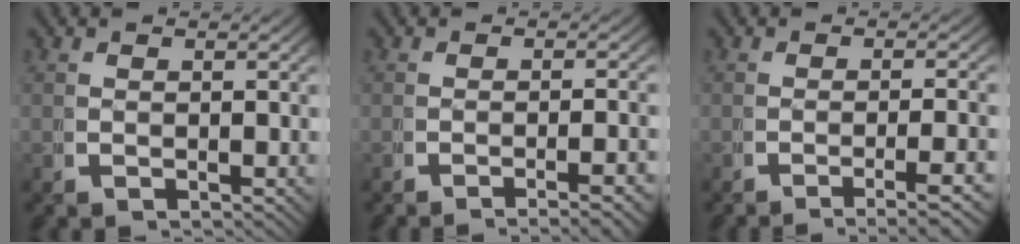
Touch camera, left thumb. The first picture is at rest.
{"total": 3.4, "force": [-2.7, 0.2, 2.1], "torque": [-0.025, 0.002, -0.043]}
{"total": 4.2, "force": [-2.9, 0.6, 3.0], "torque": [-0.044, -0.004, -0.043]}